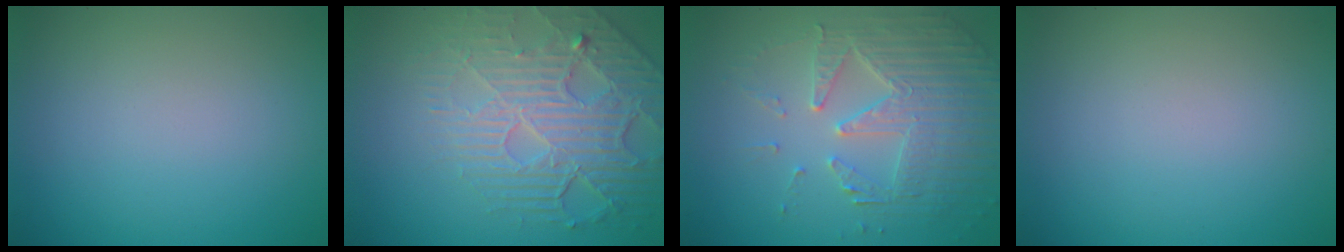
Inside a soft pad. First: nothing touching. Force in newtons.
{"total": 5.6, "press": 4.7, "slide": 3.0}
{"total": 5.2, "press": 4.5, "slide": 2.6}
{"total": 0.0}